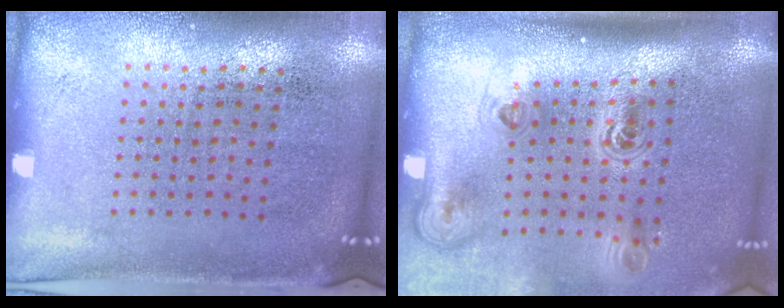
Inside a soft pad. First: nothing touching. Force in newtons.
{"total": 2.3, "press": 1.5, "slide": 1.8}